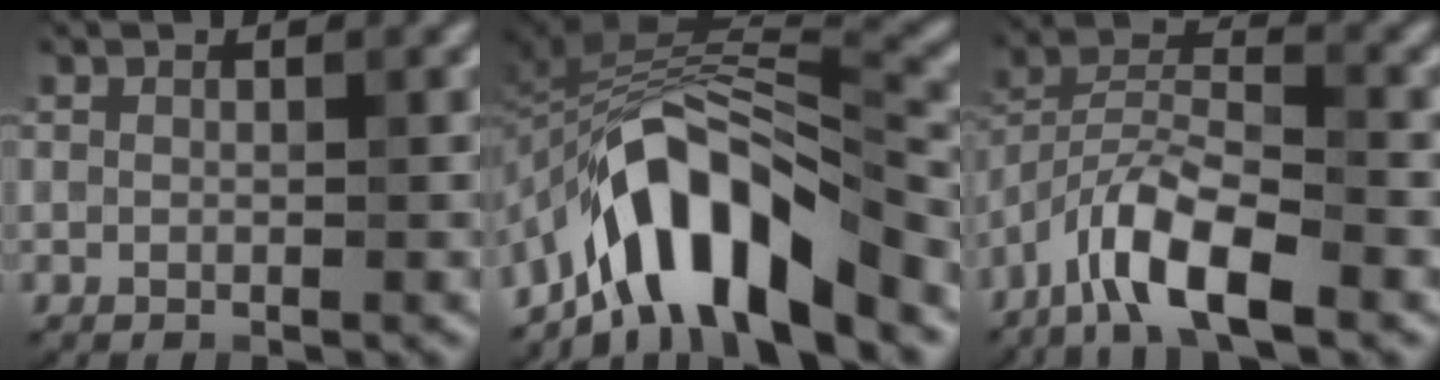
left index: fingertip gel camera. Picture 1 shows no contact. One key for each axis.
{"total": 9.5, "fx": -6.1, "fy": 3.1, "fz": 6.6, "tx": -0.093, "ty": 0.014, "tz": -0.112}
{"total": 7.2, "fx": -4.6, "fy": 2.0, "fz": 5.1, "tx": -0.092, "ty": 0.008, "tz": -0.095}